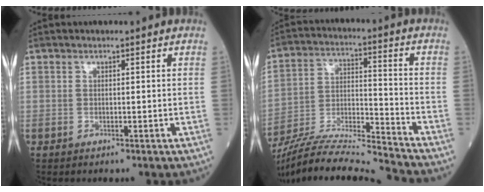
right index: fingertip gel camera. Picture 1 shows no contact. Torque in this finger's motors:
{"motor_torque": [-0.40, -0.58, 0.09, 0.06]}